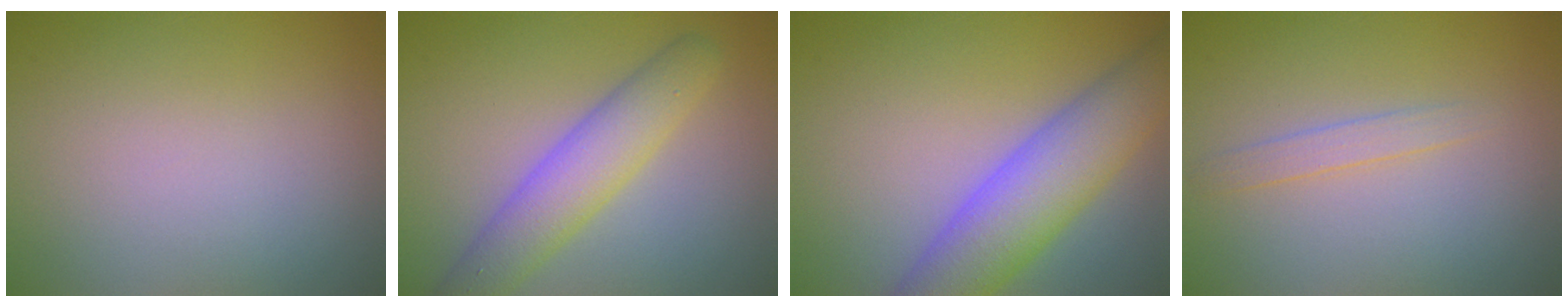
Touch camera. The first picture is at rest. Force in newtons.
{"total": 5.2, "press": 5.2, "slide": 0.2}
{"total": 7.6, "press": 7.6, "slide": 0.4}
{"total": 1.4, "press": 1.4, "slide": 0.1}